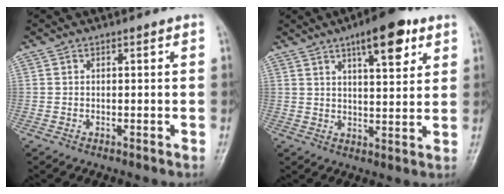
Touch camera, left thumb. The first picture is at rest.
{"total": 10.8, "force": [6.0, 3.6, 8.3], "torque": [-0.100, -0.025, 0.086]}